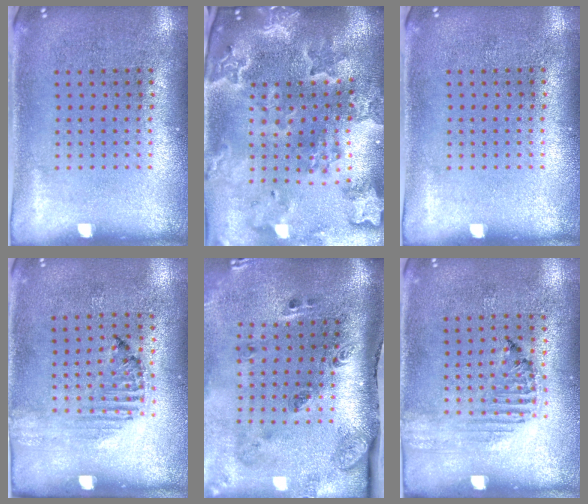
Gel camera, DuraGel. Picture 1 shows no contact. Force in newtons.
{"total": 3.6, "press": 3.2, "slide": 1.8}
{"total": 0.0}
{"total": 1.3, "press": 1.2, "slide": 0.4}
{"total": 3.4, "press": 2.0, "slide": 2.7}
{"total": 1.2, "press": 1.2, "slide": 0.2}